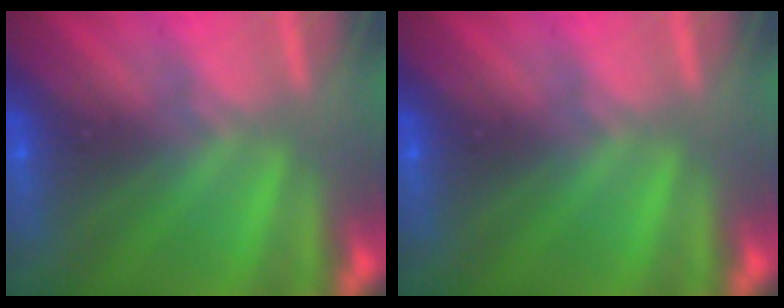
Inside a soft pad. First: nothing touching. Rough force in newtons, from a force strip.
{"total": 0.0}